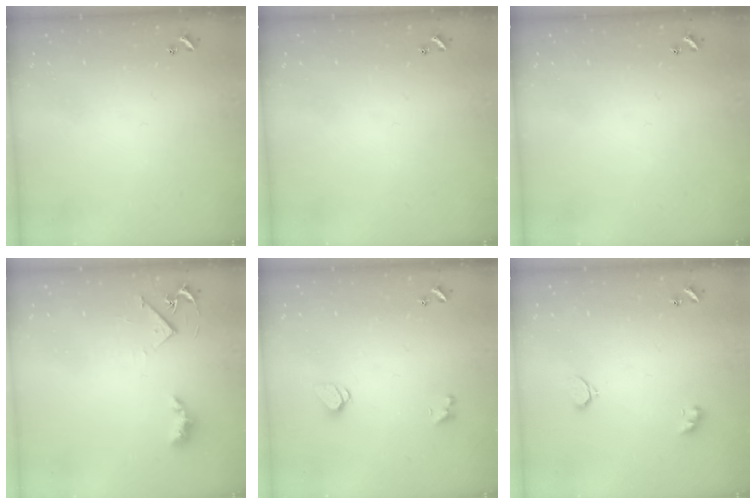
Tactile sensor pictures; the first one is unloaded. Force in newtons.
{"total": 0.0}
{"total": 0.0}
{"total": 3.6, "press": 3.5, "slide": 0.6}
{"total": 1.5, "press": 1.4, "slide": 0.5}
{"total": 2.6, "press": 2.5, "slide": 0.5}